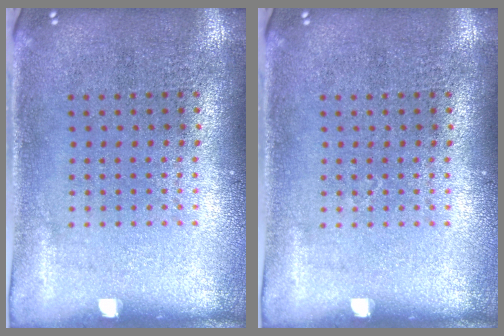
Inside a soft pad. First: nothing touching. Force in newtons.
{"total": 0.0}